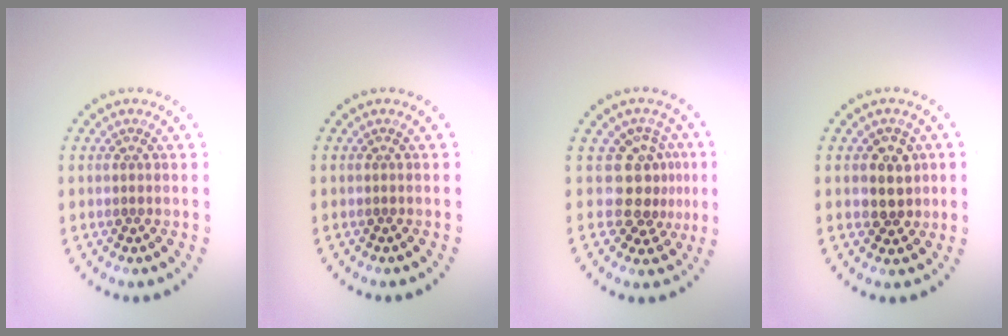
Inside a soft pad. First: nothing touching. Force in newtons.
{"total": 0.0}
{"total": 3.4, "press": 2.6, "slide": 2.2}
{"total": 2.7, "press": 2.6, "slide": 1.0}